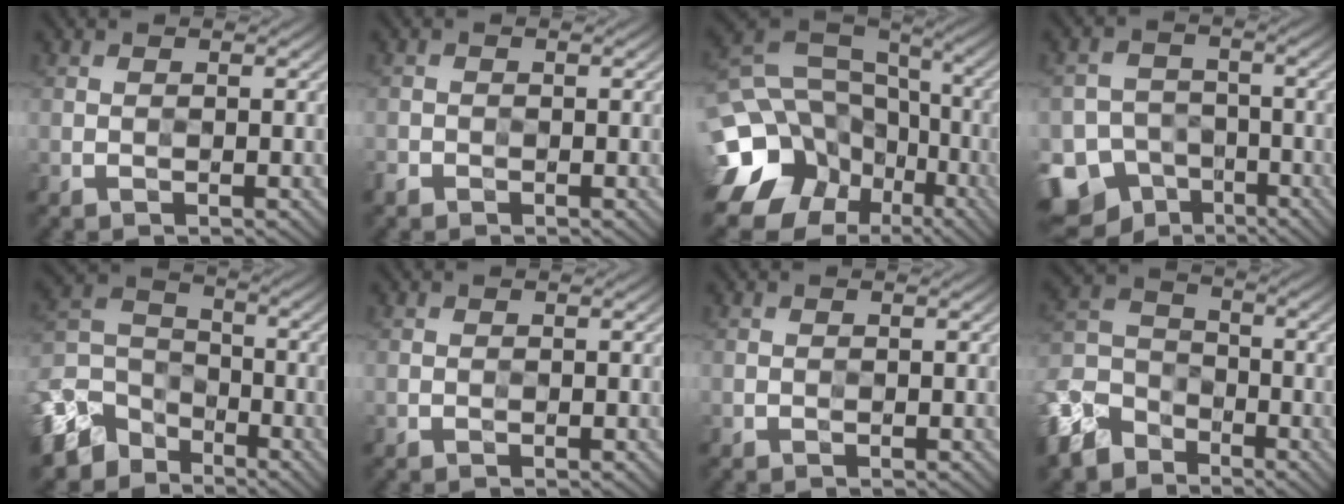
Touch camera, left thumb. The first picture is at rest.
{"total": 1.2, "force": [-1.0, 0.7, 0.2], "torque": [-0.008, -0.003, -0.026]}
{"total": 19.3, "force": [-6.8, 15.5, 9.3], "torque": [-0.232, -0.031, -0.103]}
{"total": 12.0, "force": [-7.8, 8.6, 3.2], "torque": [-0.088, -0.040, -0.121]}
{"total": 11.2, "force": [-6.8, 7.7, 4.4], "torque": [-0.143, -0.018, -0.145]}
{"total": 0.0}
{"total": 0.0}
{"total": 10.2, "force": [-6.9, 6.5, 3.8], "torque": [-0.114, -0.015, -0.158]}